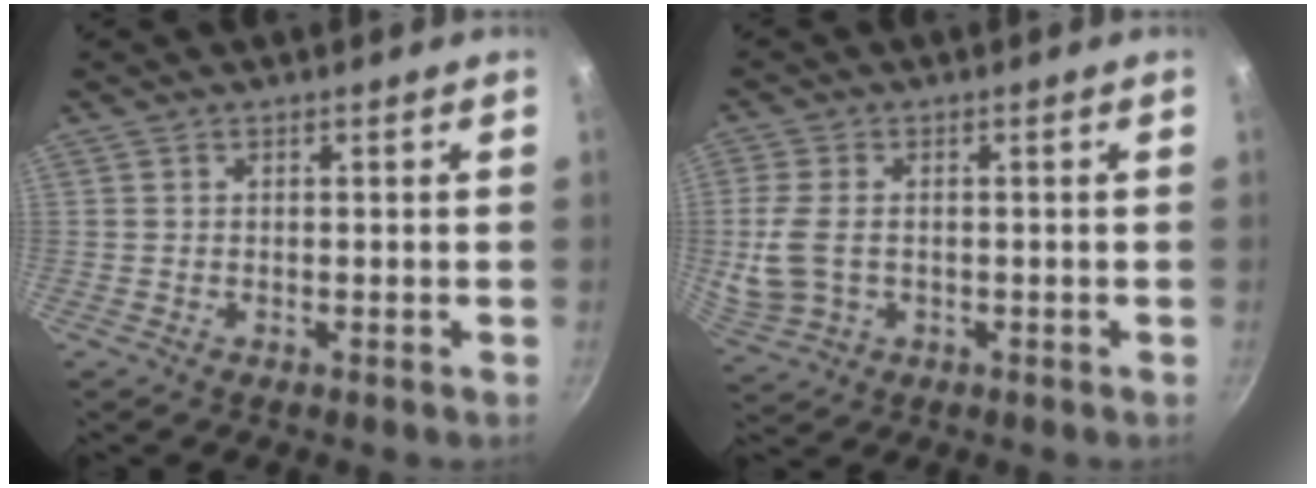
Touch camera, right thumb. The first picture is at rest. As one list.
[{"total": 7.8, "force": [-0.4, 5.2, 5.8], "torque": [-0.128, 0.001, -0.001]}]